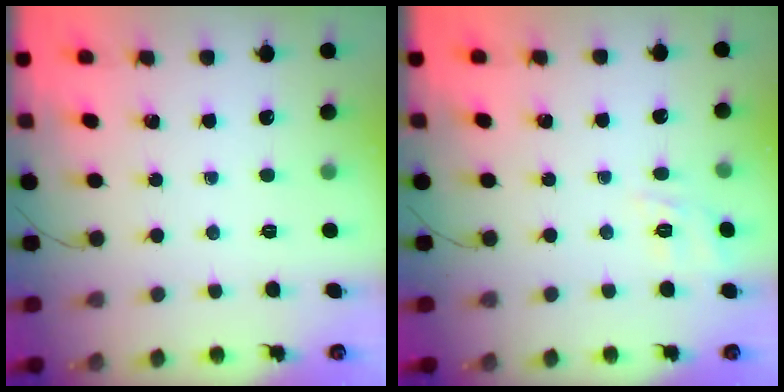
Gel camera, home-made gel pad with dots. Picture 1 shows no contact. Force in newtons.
{"total": 2.4, "press": 1.4, "slide": 2.0}